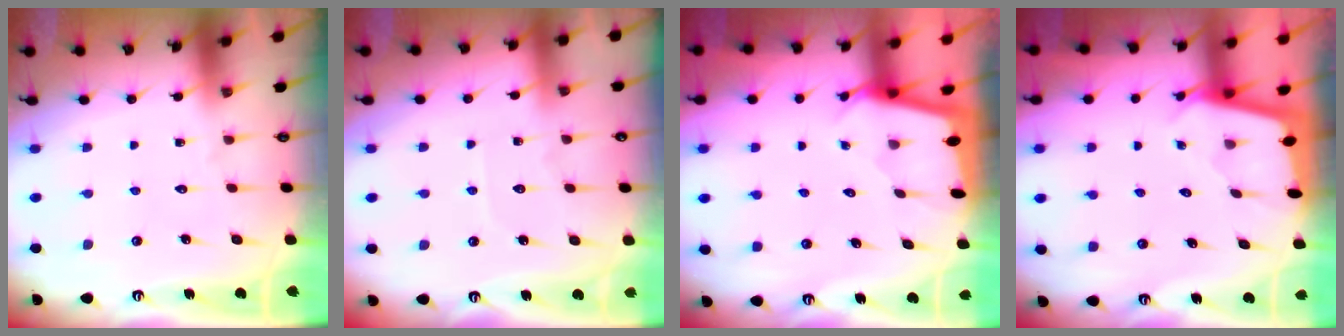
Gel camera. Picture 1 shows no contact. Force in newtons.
{"total": 2.9, "press": 2.9, "slide": 0.4}
{"total": 1.6, "press": 1.6, "slide": 0.2}
{"total": 1.9, "press": 1.9, "slide": 0.2}